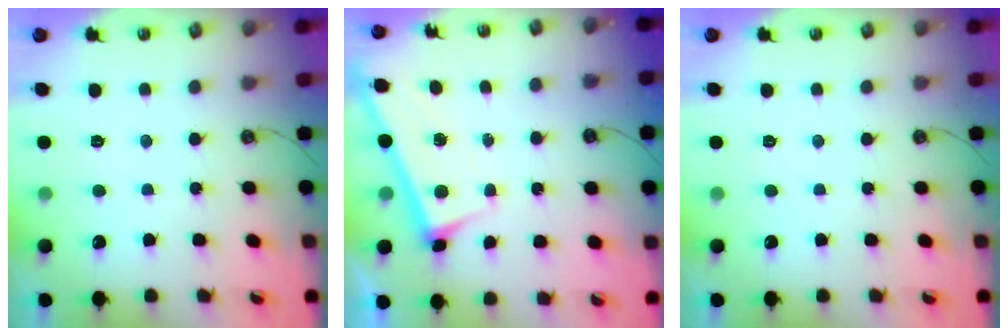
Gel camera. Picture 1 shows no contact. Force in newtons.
{"total": 2.9, "press": 2.9, "slide": 0.1}
{"total": 0.0}